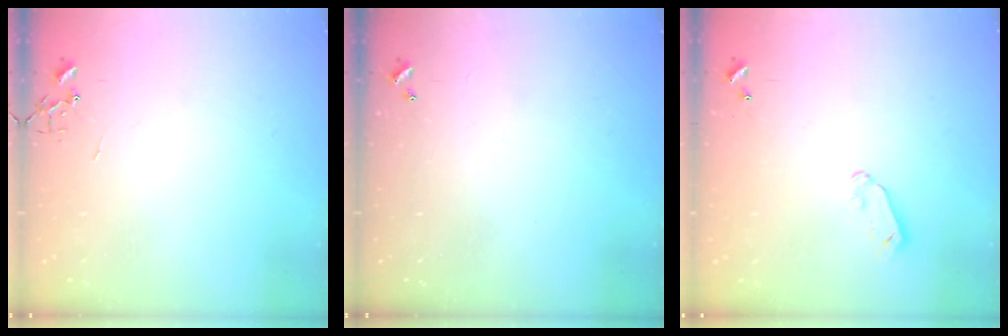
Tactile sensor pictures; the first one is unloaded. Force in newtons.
{"total": 0.0}
{"total": 4.1, "press": 4.0, "slide": 0.4}